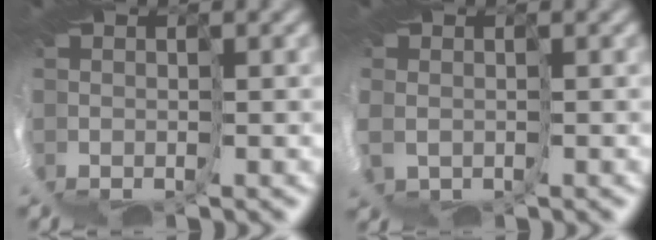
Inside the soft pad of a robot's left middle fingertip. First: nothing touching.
{"total": 1.7, "force": [0.9, 1.4, 0.3], "torque": [-0.035, 0.000, 0.008]}